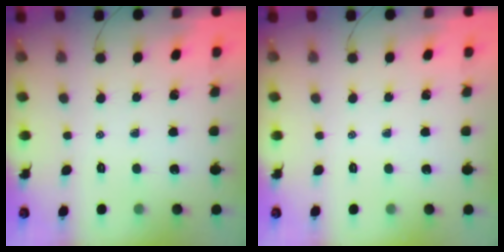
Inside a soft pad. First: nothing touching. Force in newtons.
{"total": 0.0}